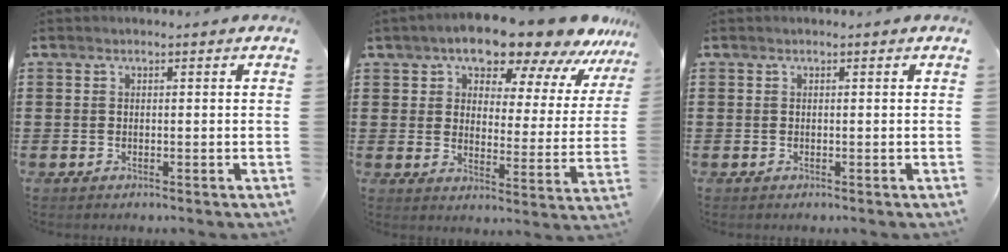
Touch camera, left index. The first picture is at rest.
{"total": 11.6, "force": [10.1, 3.1, 4.7], "torque": [-0.103, -0.053, 0.175]}
{"total": 0.0}